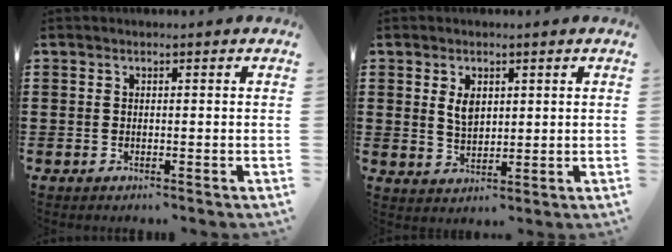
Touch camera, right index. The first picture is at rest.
{"total": 3.4, "force": [1.3, 2.0, 2.5], "torque": [-0.047, 0.003, 0.020]}